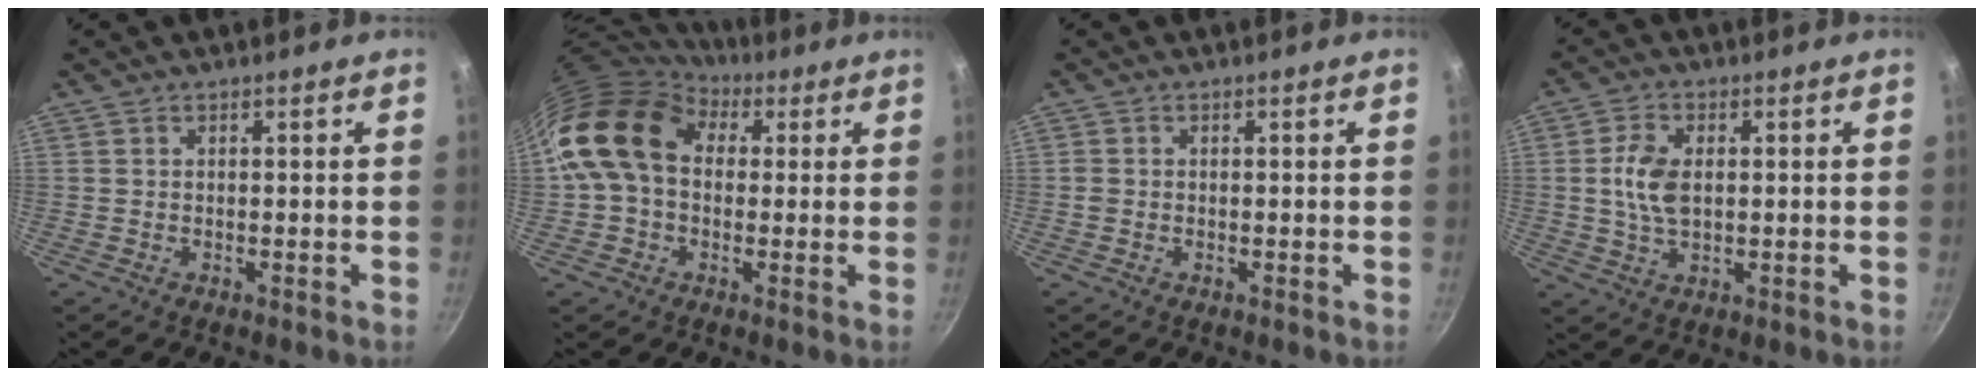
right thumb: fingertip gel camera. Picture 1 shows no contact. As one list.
[{"total": 15.3, "force": [3.7, 11.3, 9.7], "torque": [-0.149, 0.020, 0.049]}, {"total": 0.9, "force": [-0.2, 0.8, 0.3], "torque": [-0.006, 0.002, -0.005]}, {"total": 7.0, "force": [0.6, 4.3, 5.5], "torque": [-0.101, 0.004, 0.011]}]